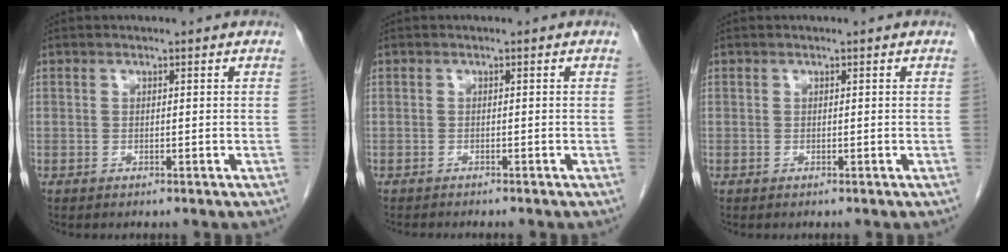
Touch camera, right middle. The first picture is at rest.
{"total": 2.9, "force": [-2.6, 0.2, 1.3], "torque": [-0.023, -0.007, -0.031]}
{"total": 0.0}